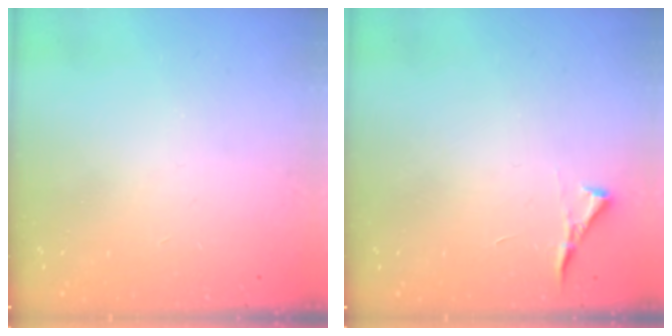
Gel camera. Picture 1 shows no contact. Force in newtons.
{"total": 3.5, "press": 3.5, "slide": 0.5}